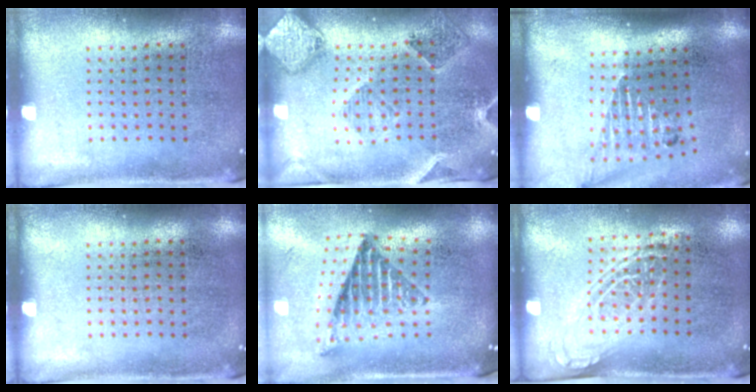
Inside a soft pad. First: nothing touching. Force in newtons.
{"total": 1.6, "press": 1.6, "slide": 0.3}
{"total": 1.5, "press": 1.2, "slide": 0.9}
{"total": 0.0}
{"total": 1.5, "press": 1.3, "slide": 0.9}
{"total": 1.4, "press": 1.1, "slide": 0.8}